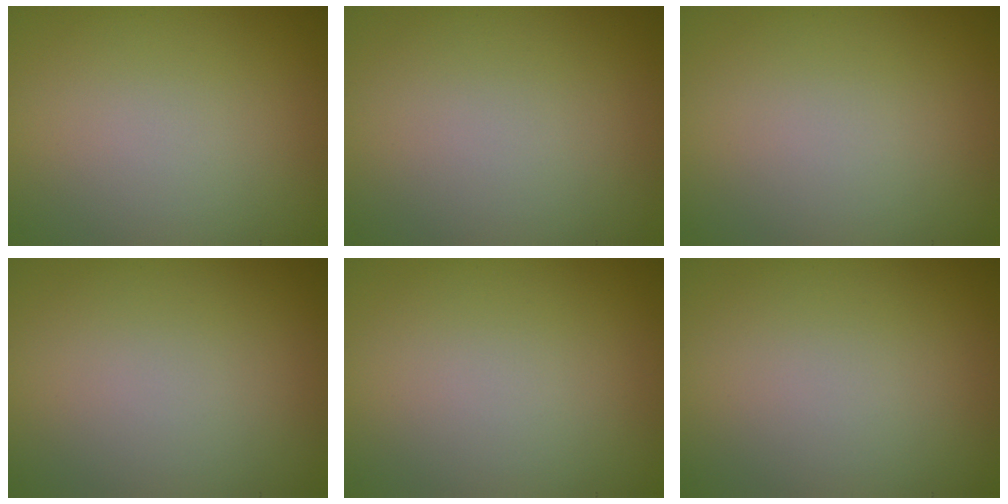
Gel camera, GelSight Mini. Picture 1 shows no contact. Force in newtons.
{"total": 0.0}
{"total": 0.0}
{"total": 0.0}
{"total": 0.0}
{"total": 0.0}